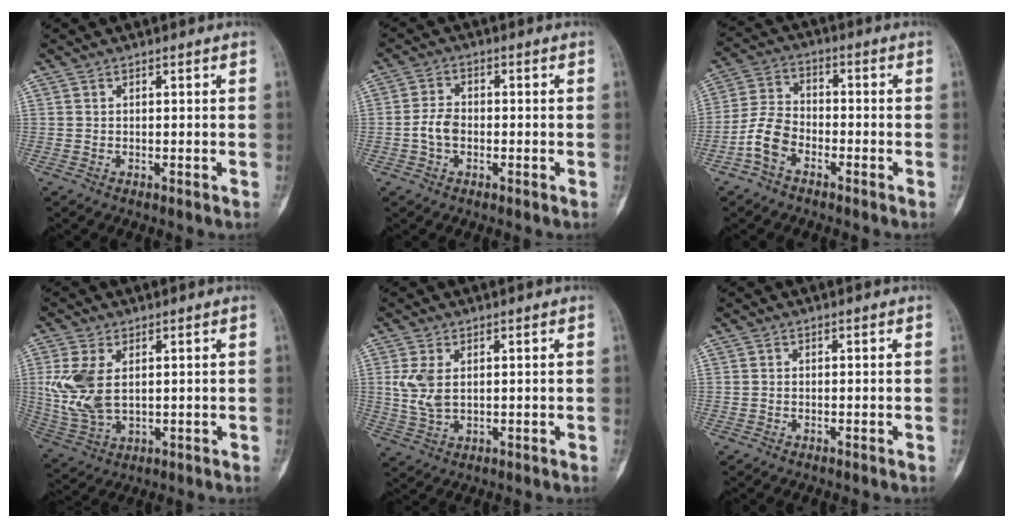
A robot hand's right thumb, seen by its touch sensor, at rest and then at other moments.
{"total": 4.2, "force": [-1.0, 2.8, 2.9], "torque": [-0.055, 0.013, -0.025]}
{"total": 7.4, "force": [-3.7, 4.7, 4.4], "torque": [-0.083, 0.030, -0.081]}
{"total": 10.1, "force": [1.8, 5.9, 8.0], "torque": [-0.178, -0.007, 0.049]}
{"total": 5.6, "force": [1.1, 3.2, 4.4], "torque": [-0.099, -0.003, 0.029]}
{"total": 0.0}